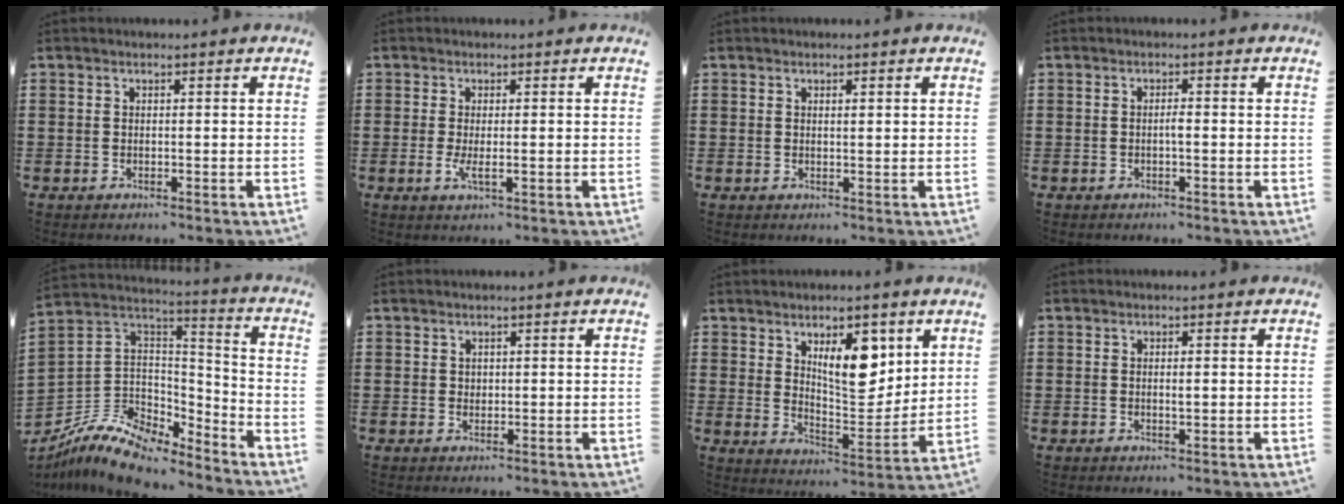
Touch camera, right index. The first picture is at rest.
{"total": 2.3, "force": [-0.3, 0.5, 2.2], "torque": [-0.047, -0.006, -0.008]}
{"total": 0.8, "force": [0.3, 0.2, 0.6], "torque": [-0.013, 0.002, 0.005]}
{"total": 1.2, "force": [-0.3, 0.2, 1.1], "torque": [-0.023, -0.001, -0.006]}
{"total": 10.4, "force": [-8.4, 4.5, 4.2], "torque": [-0.110, 0.011, -0.167]}
{"total": 0.9, "force": [0.4, 0.8, 0.2], "torque": [-0.006, 0.003, 0.008]}
{"total": 9.9, "force": [4.9, 4.8, 7.1], "torque": [-0.105, -0.016, 0.080]}
{"total": 1.1, "force": [0.0, 0.3, 1.0], "torque": [-0.021, 0.000, -0.001]}